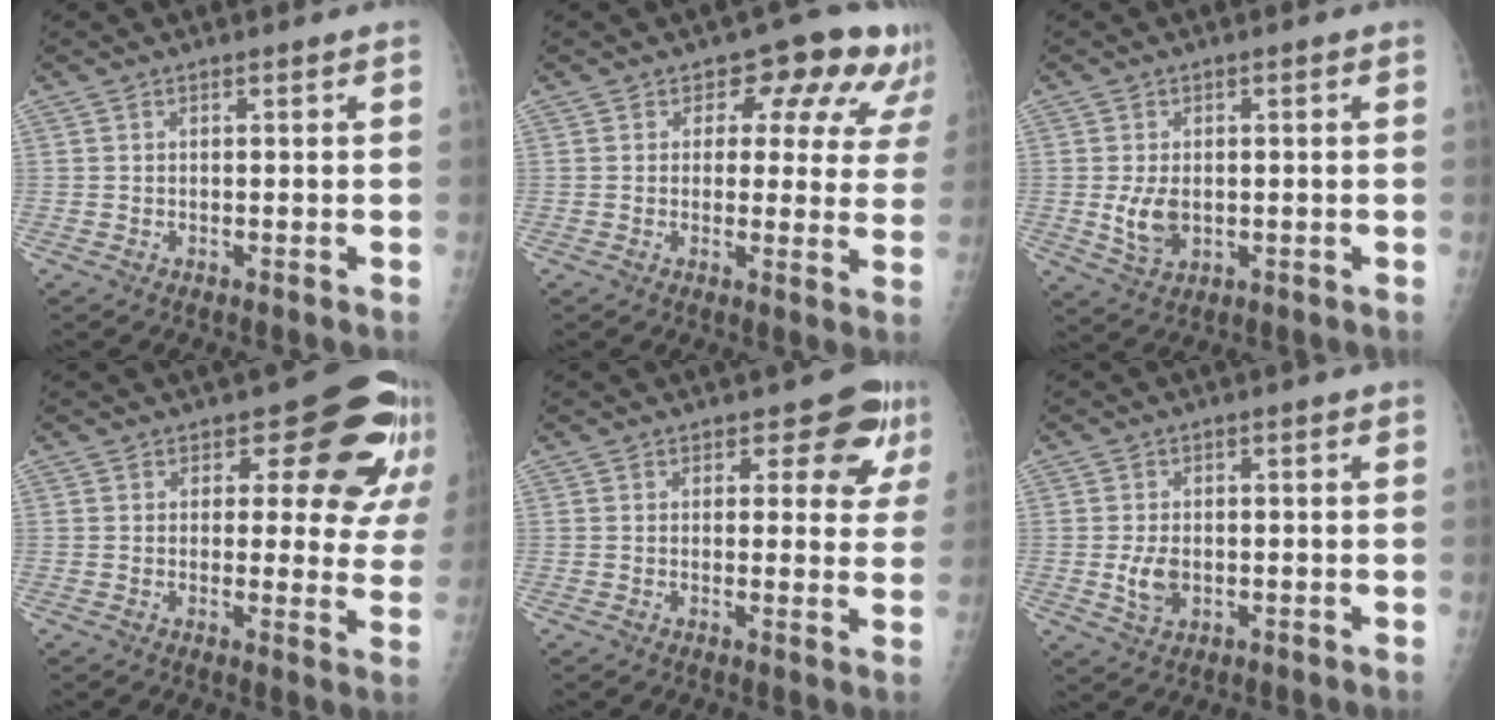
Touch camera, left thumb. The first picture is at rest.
{"total": 11.0, "force": [6.7, 6.8, 5.4], "torque": [-0.006, -0.022, 0.060]}
{"total": 5.5, "force": [-0.4, 3.5, 4.2], "torque": [-0.072, -0.004, 0.001]}
{"total": 12.8, "force": [8.0, 6.8, 7.4], "torque": [-0.031, -0.042, 0.074]}
{"total": 6.8, "force": [3.7, 3.9, 4.1], "torque": [-0.008, -0.015, 0.037]}
{"total": 4.4, "force": [-0.7, 2.8, 3.3], "torque": [-0.060, 0.002, -0.008]}